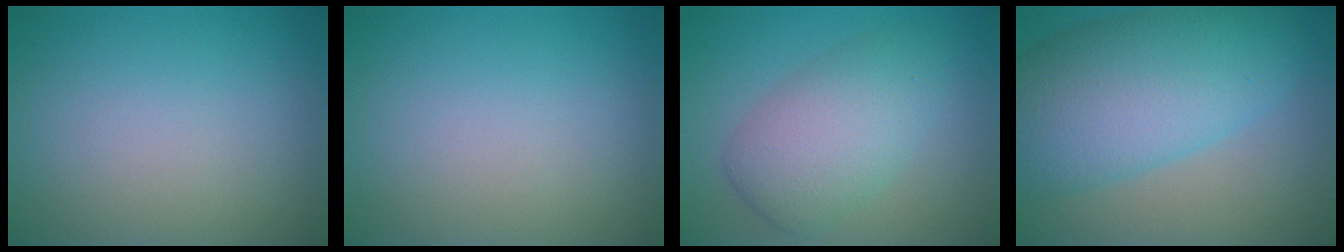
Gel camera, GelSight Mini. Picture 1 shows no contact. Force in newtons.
{"total": 0.0}
{"total": 5.6, "press": 5.6, "slide": 0.3}
{"total": 9.9, "press": 9.9, "slide": 0.2}